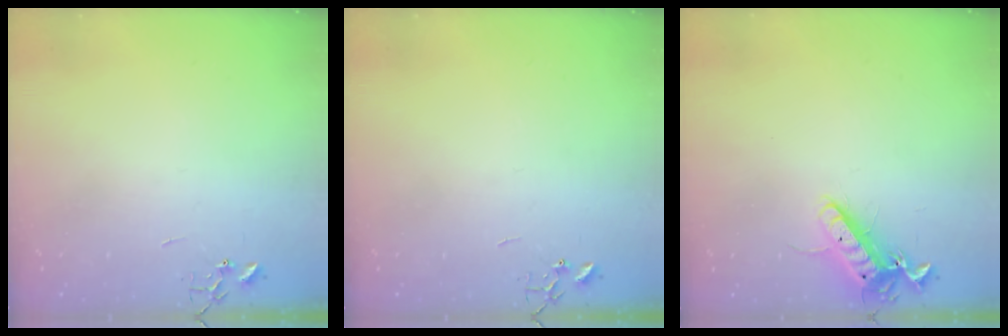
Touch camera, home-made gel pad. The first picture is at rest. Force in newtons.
{"total": 0.0}
{"total": 12.5, "press": 12.5, "slide": 1.1}